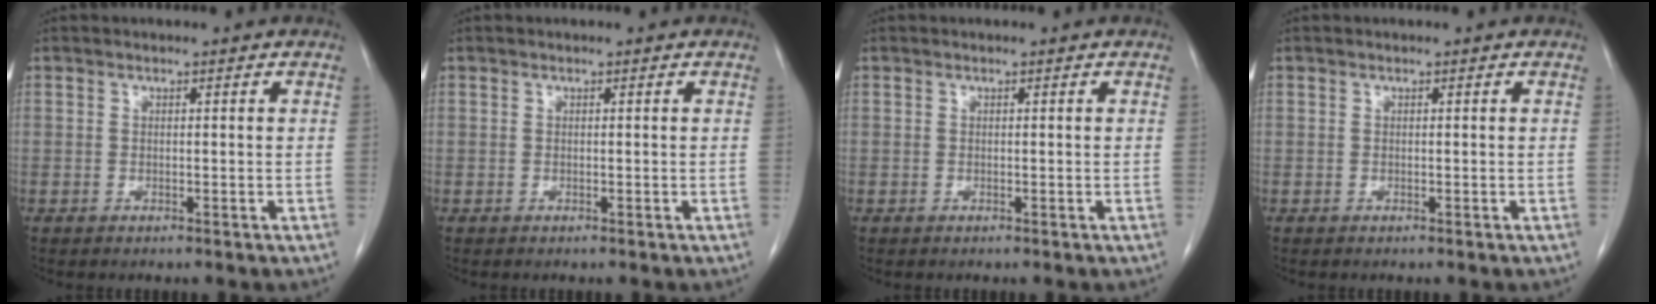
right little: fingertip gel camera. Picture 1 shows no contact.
{"total": 0.0}
{"total": 0.0}
{"total": 0.0}